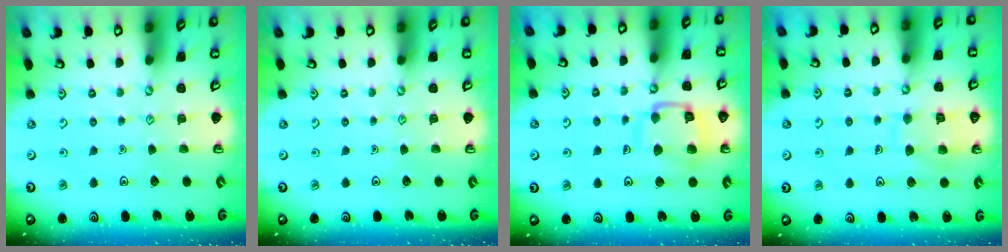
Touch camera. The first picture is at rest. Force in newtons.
{"total": 0.0}
{"total": 12.0, "press": 12.0, "slide": 1.2}
{"total": 10.1, "press": 10.1, "slide": 0.9}